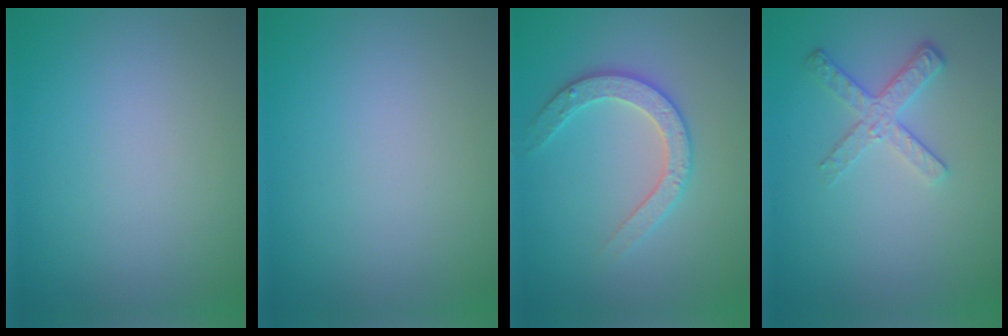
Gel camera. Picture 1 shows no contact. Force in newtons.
{"total": 0.0}
{"total": 2.8, "press": 2.8, "slide": 0.3}
{"total": 2.6, "press": 2.2, "slide": 1.4}